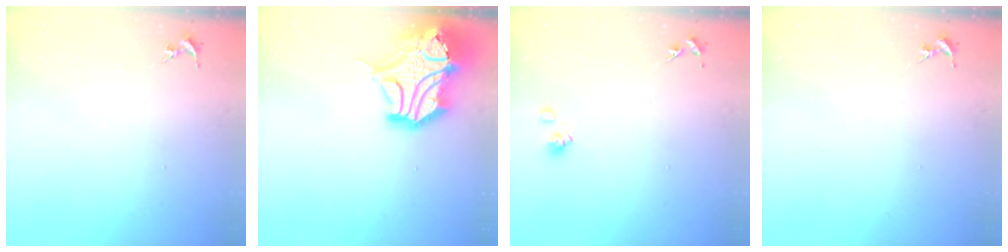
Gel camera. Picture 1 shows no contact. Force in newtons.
{"total": 19.2, "press": 19.0, "slide": 3.0}
{"total": 5.8, "press": 5.3, "slide": 2.3}
{"total": 0.0}